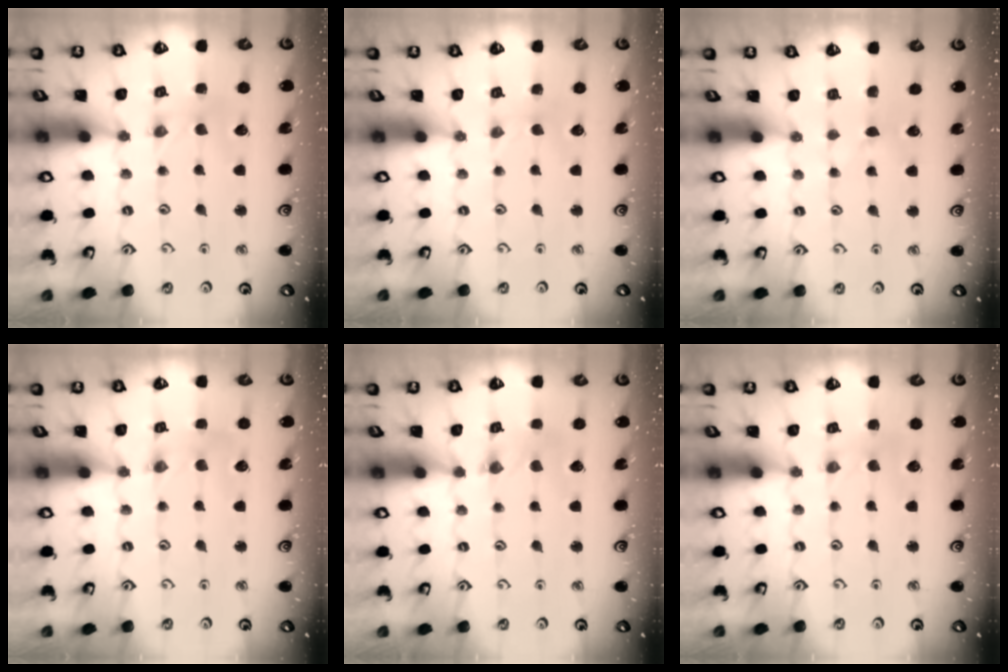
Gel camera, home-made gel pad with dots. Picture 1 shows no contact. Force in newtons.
{"total": 0.0}
{"total": 2.5, "press": 2.5, "slide": 0.4}
{"total": 2.4, "press": 2.4, "slide": 0.3}
{"total": 1.0, "press": 1.0, "slide": 0.2}
{"total": 1.0, "press": 1.0, "slide": 0.2}